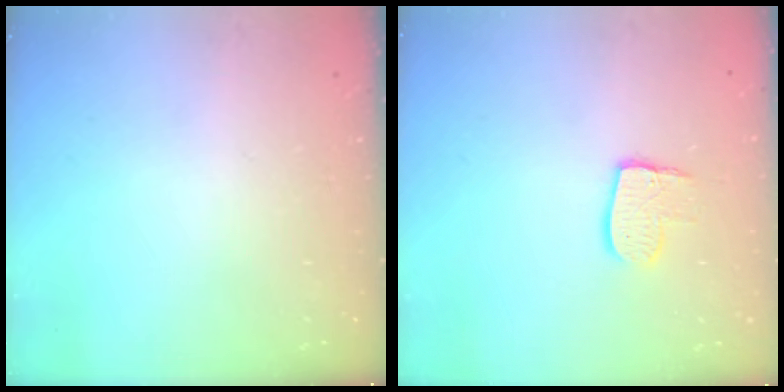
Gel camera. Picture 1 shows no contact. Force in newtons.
{"total": 8.7, "press": 8.6, "slide": 0.7}